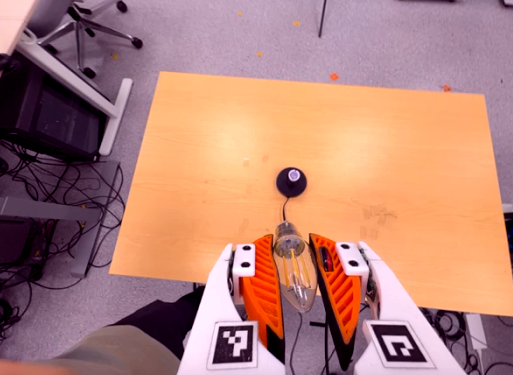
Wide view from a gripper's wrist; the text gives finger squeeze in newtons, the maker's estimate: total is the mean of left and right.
{"total": 20.3, "left": 21.9, "right": 18.8}